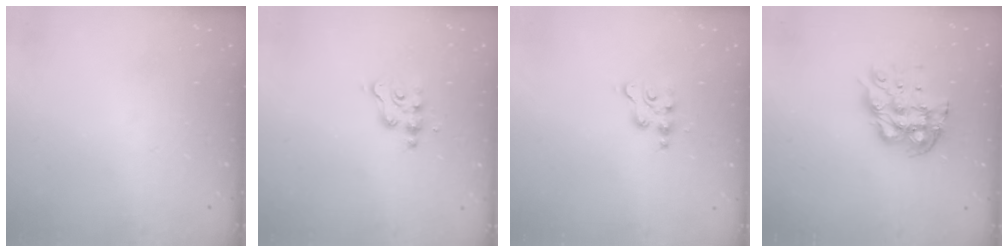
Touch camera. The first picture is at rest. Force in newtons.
{"total": 3.3, "press": 3.2, "slide": 0.5}
{"total": 3.9, "press": 3.9, "slide": 0.5}
{"total": 12.3, "press": 12.3, "slide": 1.2}